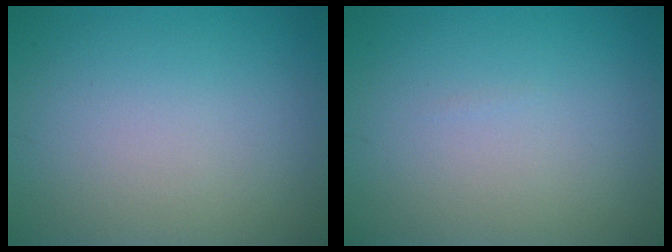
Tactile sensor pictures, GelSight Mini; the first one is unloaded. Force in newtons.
{"total": 0.0}